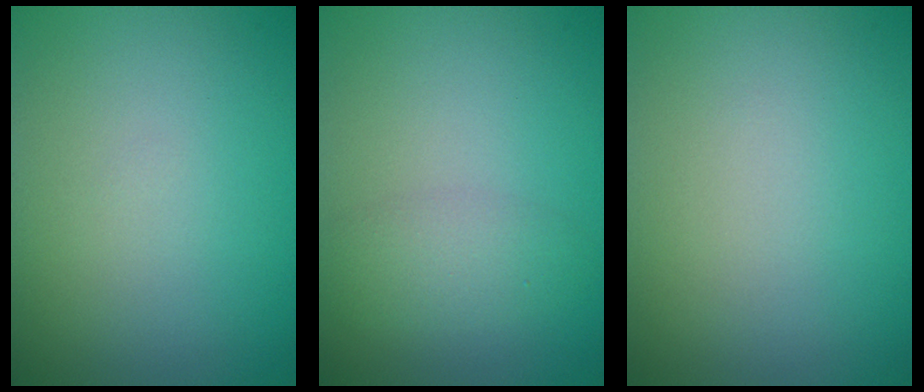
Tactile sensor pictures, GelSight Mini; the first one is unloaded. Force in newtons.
{"total": 2.2, "press": 2.2, "slide": 0.1}
{"total": 0.0}